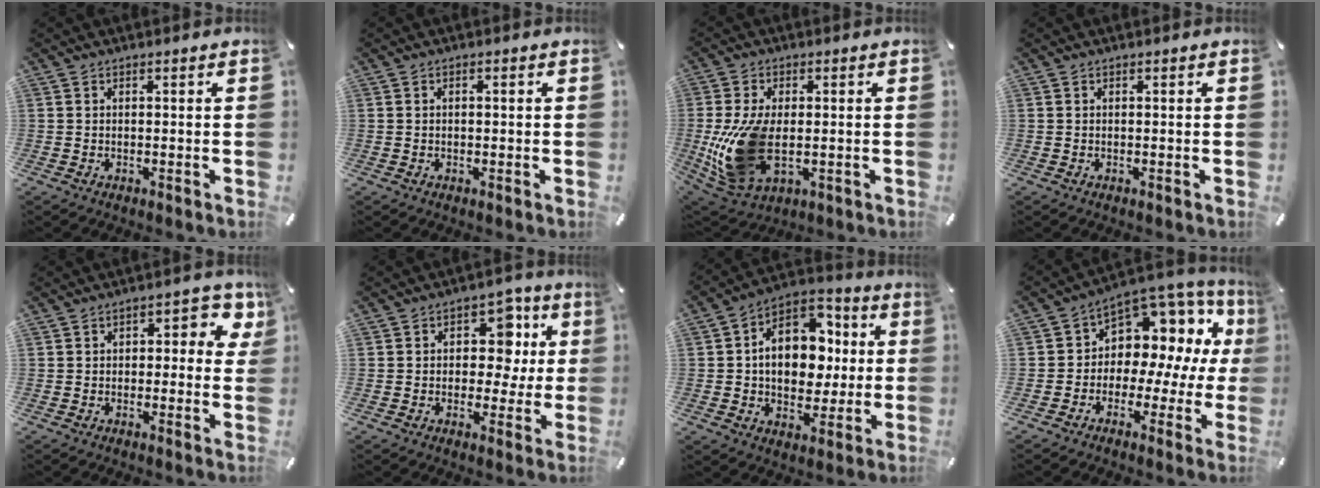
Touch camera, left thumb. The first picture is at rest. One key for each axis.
{"total": 0.7, "fx": -0.1, "fy": 0.4, "fz": 0.5, "tx": -0.011, "ty": 0.002, "tz": -0.002}
{"total": 15.4, "fx": -1.2, "fy": 9.0, "fz": 12.4, "tx": -0.270, "ty": -0.022, "tz": -0.018}
{"total": 0.0}
{"total": 6.3, "fx": 1.5, "fy": 4.1, "fz": 4.6, "tx": -0.053, "ty": -0.004, "tz": 0.019}
{"total": 10.4, "fx": 2.0, "fy": 8.3, "fz": 6.0, "tx": -0.077, "ty": -0.009, "tz": 0.035}
{"total": 14.9, "fx": 0.4, "fy": 11.6, "fz": 9.4, "tx": -0.151, "ty": -0.006, "tz": 0.008}
{"total": 9.2, "fx": 4.0, "fy": 7.2, "fz": 4.2, "tx": -0.068, "ty": -0.060, "tz": 0.073}